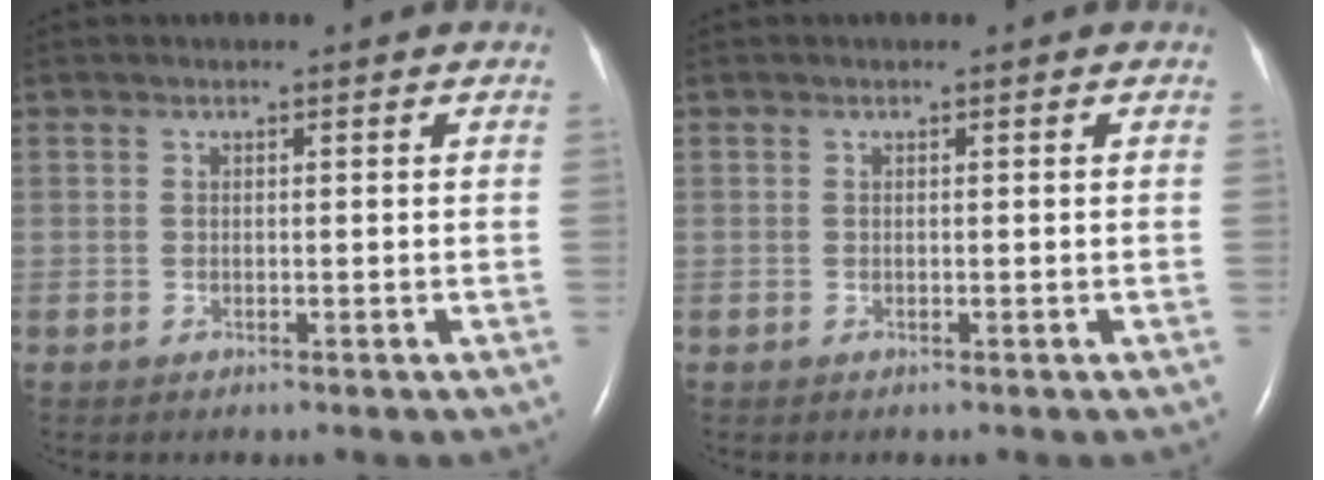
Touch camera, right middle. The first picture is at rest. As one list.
[{"total": 0.0}]